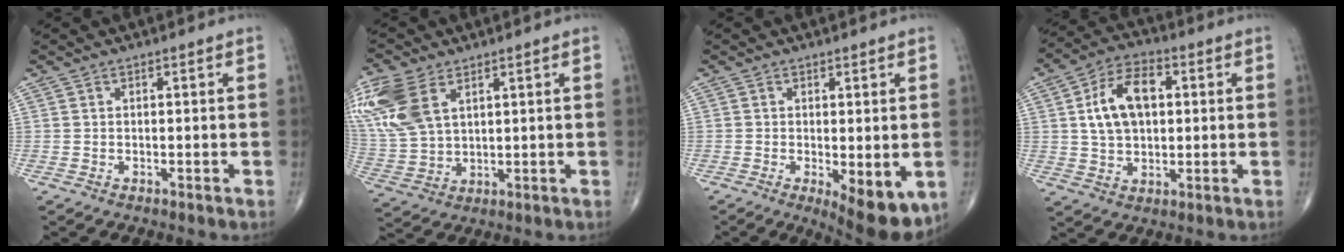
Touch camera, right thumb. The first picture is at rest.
{"total": 15.0, "force": [6.7, 9.0, 9.9], "torque": [-0.236, -0.012, 0.141]}
{"total": 9.2, "force": [-2.7, 3.4, 8.1], "torque": [-0.105, -0.021, -0.032]}
{"total": 11.9, "force": [2.2, 7.4, 9.1], "torque": [-0.149, 0.012, 0.034]}